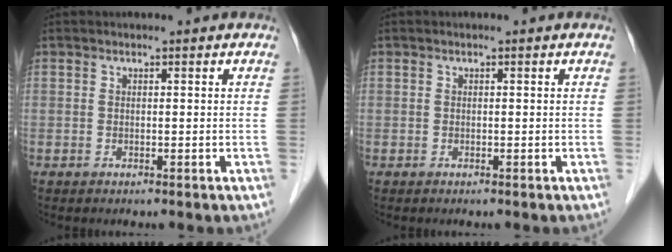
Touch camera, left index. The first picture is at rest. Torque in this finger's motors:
{"motor_torque": [0.01, 0.01, -0.01, 0.00]}